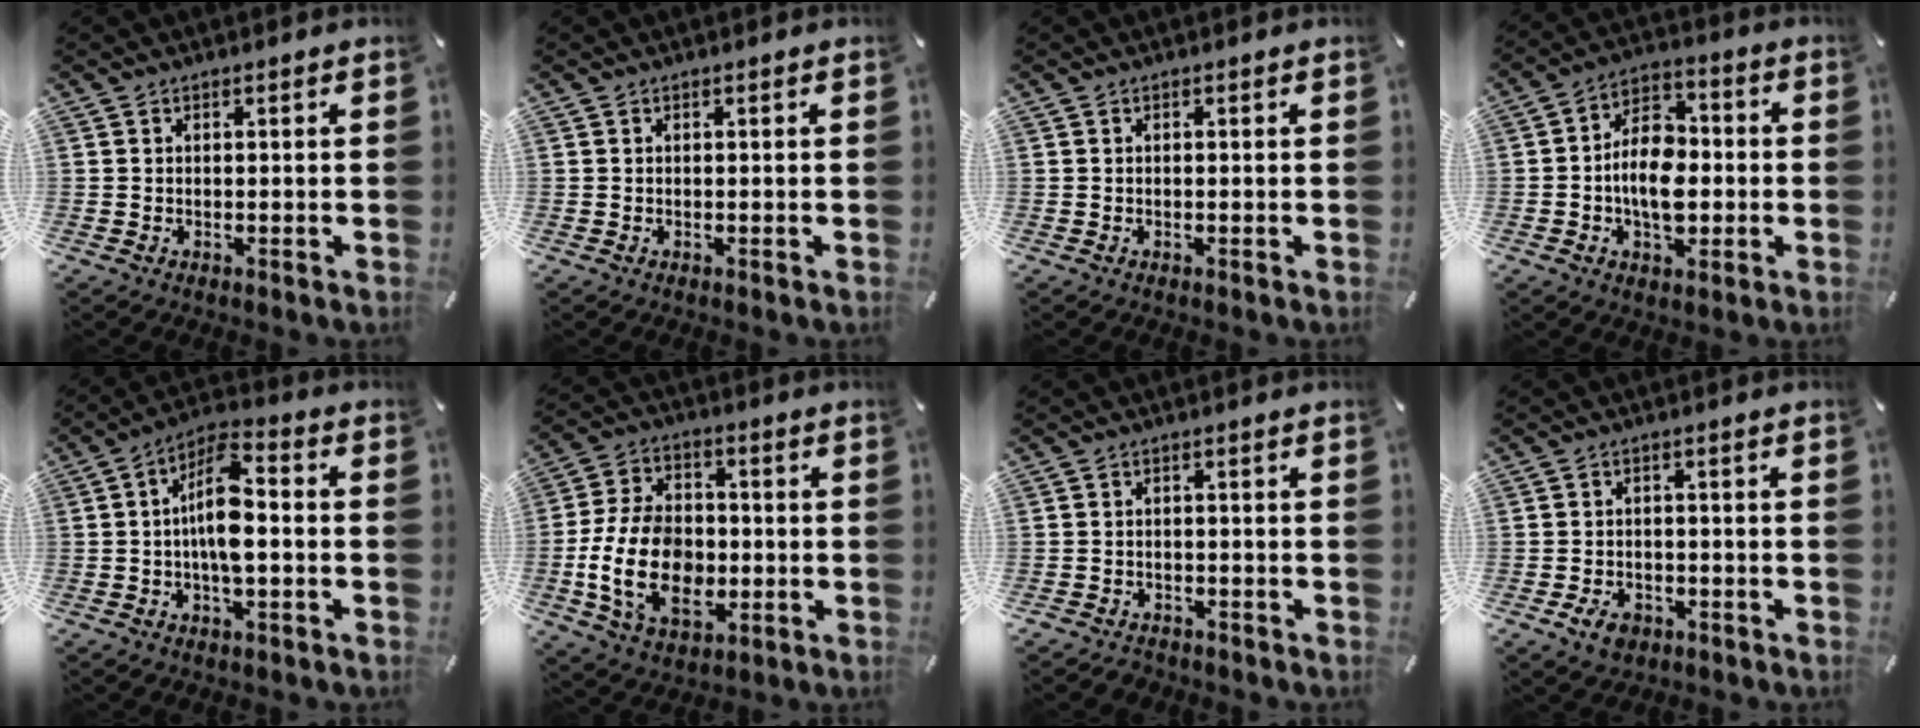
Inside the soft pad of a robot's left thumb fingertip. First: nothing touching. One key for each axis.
{"total": 0.0}
{"total": 0.0}
{"total": 12.0, "fx": -2.0, "fy": 8.4, "fz": 8.4, "tx": -0.154, "ty": 0.010, "tz": -0.036}
{"total": 10.4, "fx": -1.2, "fy": 4.2, "fz": 9.4, "tx": -0.172, "ty": 0.010, "tz": -0.018}
{"total": 16.9, "fx": -3.5, "fy": 12.0, "fz": 11.4, "tx": -0.254, "ty": 0.010, "tz": -0.064}
{"total": 2.0, "fx": -1.7, "fy": 1.1, "fz": 0.3, "tx": -0.006, "ty": 0.011, "tz": -0.036}
{"total": 4.5, "fx": -2.5, "fy": 3.1, "fz": 2.1, "tx": -0.045, "ty": 0.011, "tz": -0.047}